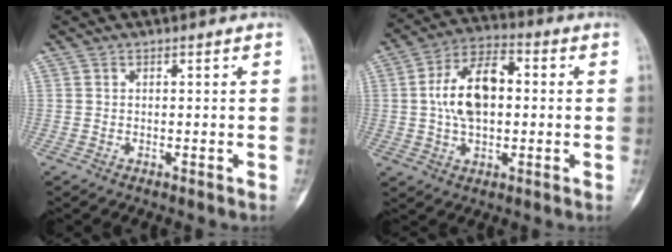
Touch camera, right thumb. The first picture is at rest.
{"total": 12.9, "force": [0.9, 7.4, 10.5], "torque": [-0.172, 0.019, 0.008]}